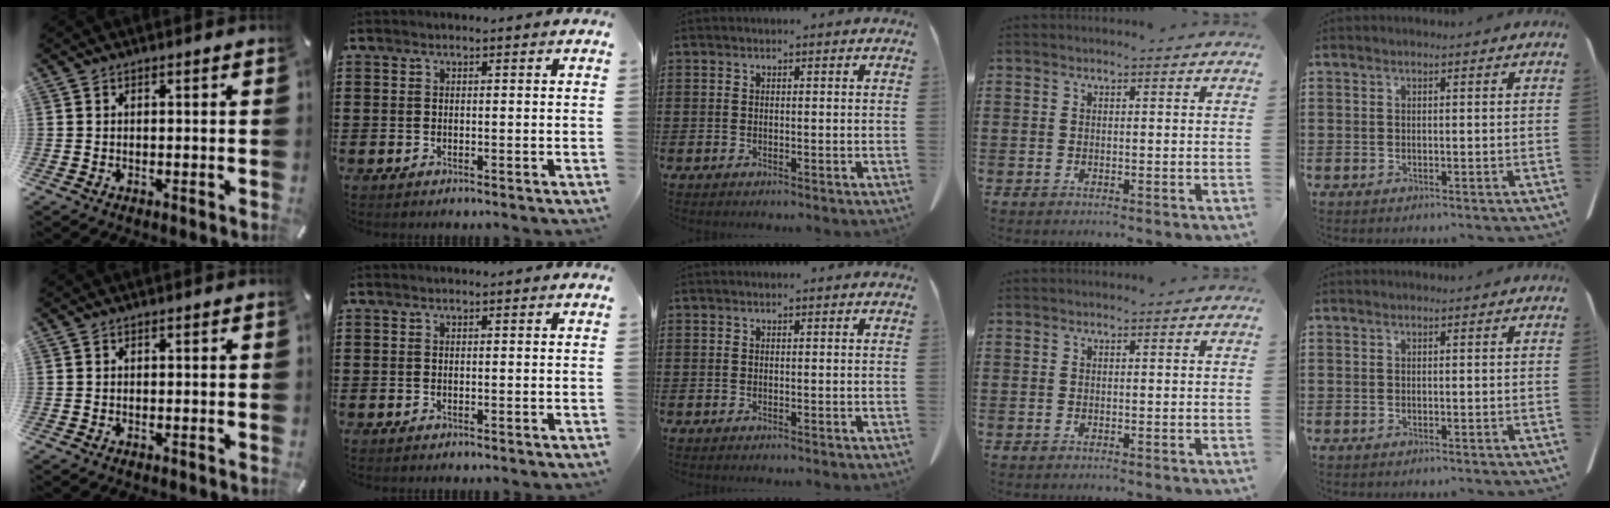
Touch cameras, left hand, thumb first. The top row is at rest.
{}